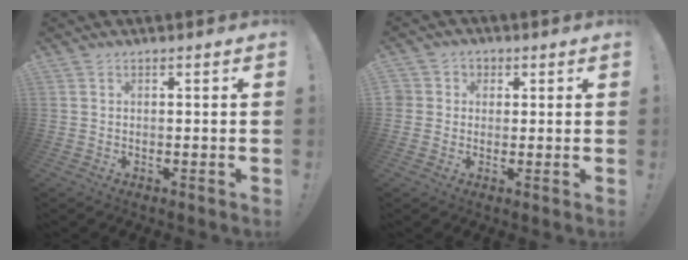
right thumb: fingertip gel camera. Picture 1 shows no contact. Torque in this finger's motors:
{"motor_torque": [-0.22, 0.35, 0.20, -0.12, -0.04]}